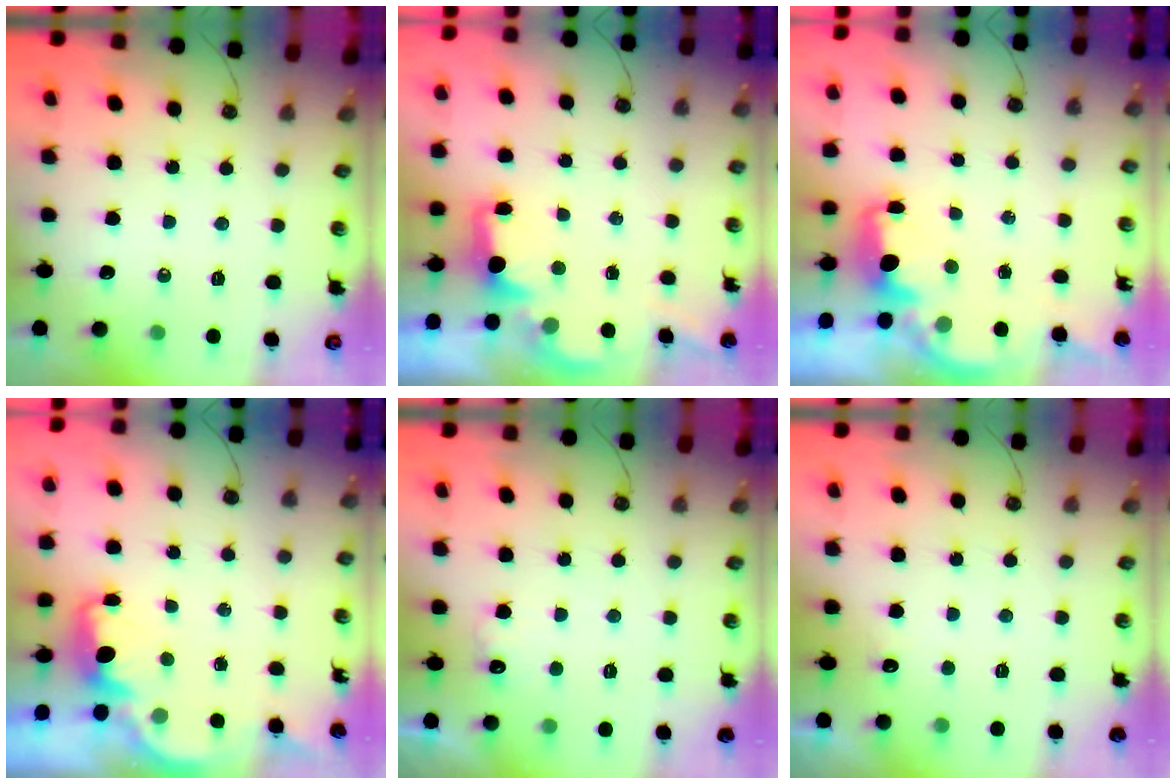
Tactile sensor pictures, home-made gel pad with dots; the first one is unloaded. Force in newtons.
{"total": 2.1, "press": 1.9, "slide": 0.8}
{"total": 3.1, "press": 3.1, "slide": 0.6}
{"total": 1.9, "press": 1.8, "slide": 0.7}
{"total": 5.0, "press": 4.8, "slide": 1.1}
{"total": 2.6, "press": 2.4, "slide": 0.9}